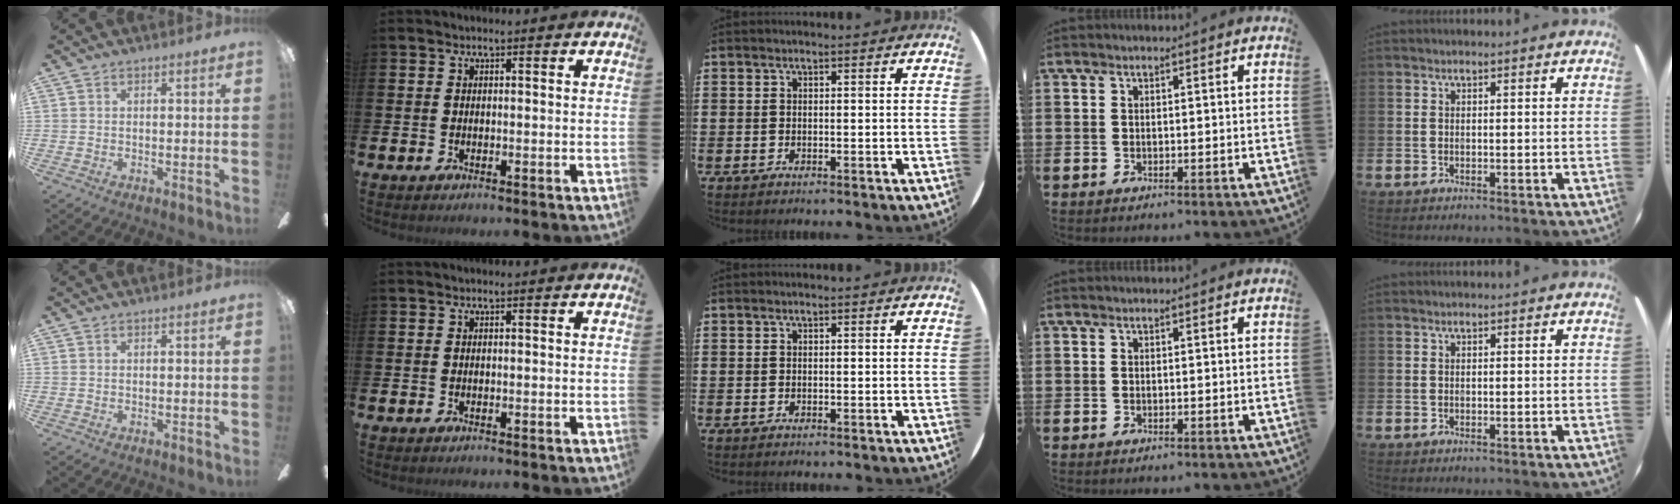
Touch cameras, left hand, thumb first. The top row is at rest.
{}